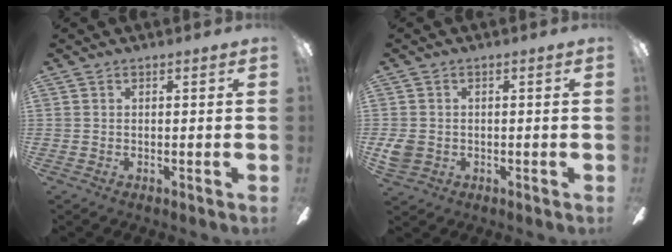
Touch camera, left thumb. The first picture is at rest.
{"total": 3.9, "force": [-0.5, 3.3, 1.9], "torque": [-0.038, 0.001, -0.010]}